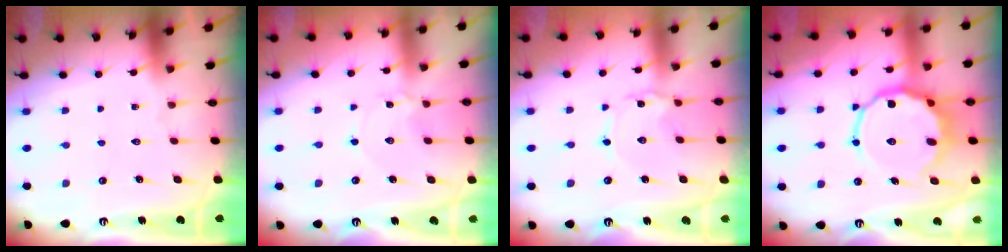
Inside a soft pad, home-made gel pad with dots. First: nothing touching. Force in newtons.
{"total": 1.6, "press": 1.6, "slide": 0.2}
{"total": 0.9, "press": 0.9, "slide": 0.1}
{"total": 12.0, "press": 11.7, "slide": 2.4}